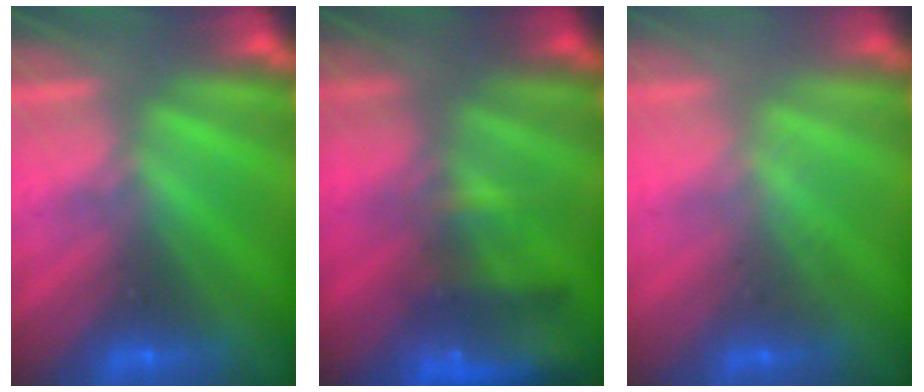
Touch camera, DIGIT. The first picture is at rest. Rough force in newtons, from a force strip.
{"total": 13.2}
{"total": 2.3}